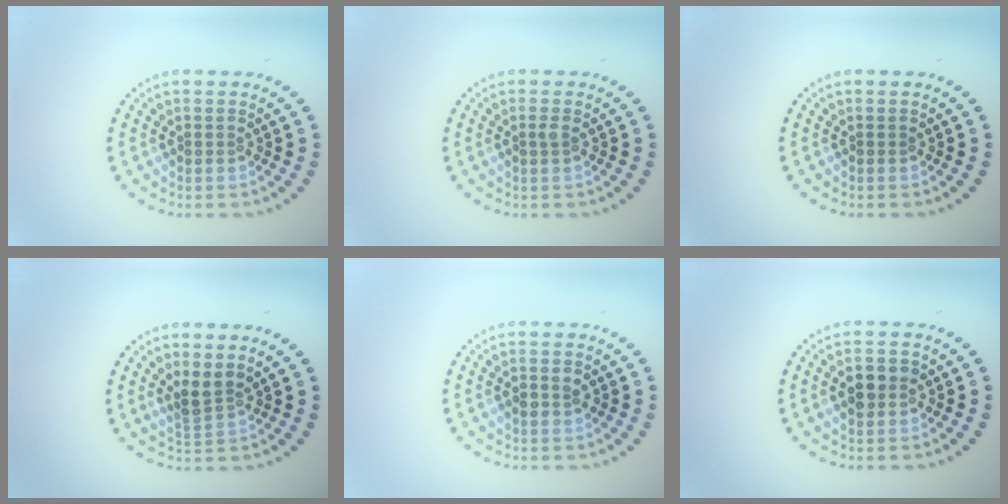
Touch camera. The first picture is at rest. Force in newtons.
{"total": 0.6, "press": 0.5, "slide": 0.3}
{"total": 0.0}
{"total": 2.3, "press": 1.8, "slide": 1.5}
{"total": 1.4, "press": 1.4, "slide": 0.2}
{"total": 2.5, "press": 2.5, "slide": 0.2}